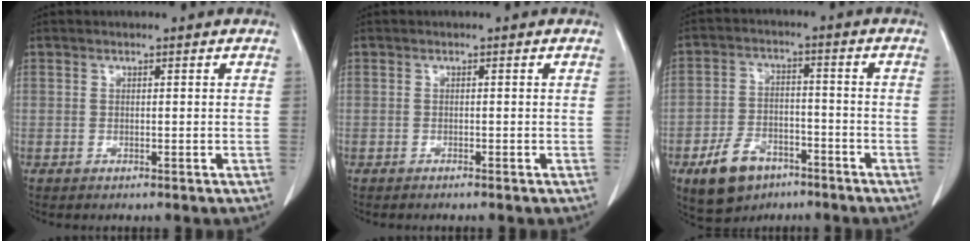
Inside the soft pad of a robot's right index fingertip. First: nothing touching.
{"total": 0.5, "force": [-0.5, -0.1, 0.2], "torque": [-0.006, 0.000, -0.009]}
{"total": 8.9, "force": [-5.5, 5.4, 4.5], "torque": [-0.095, 0.006, -0.089]}